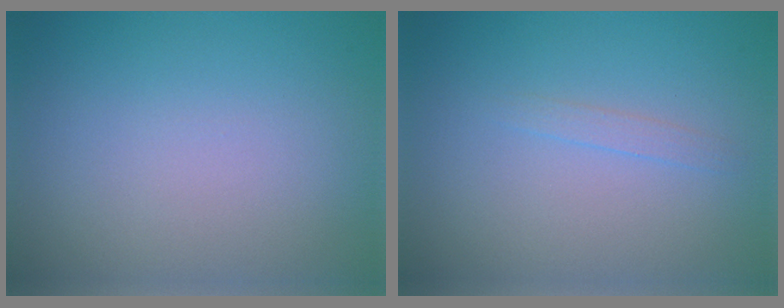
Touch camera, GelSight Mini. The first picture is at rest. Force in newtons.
{"total": 0.8, "press": 0.8, "slide": 0.1}